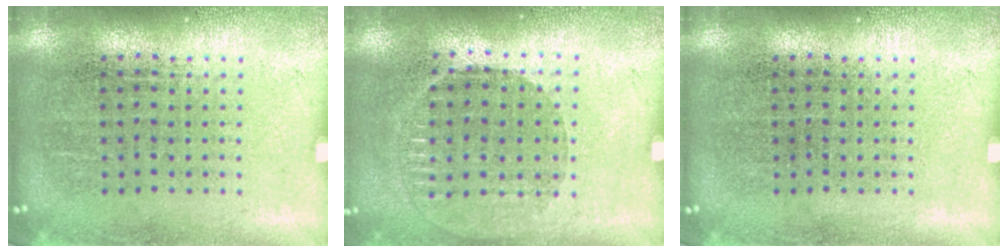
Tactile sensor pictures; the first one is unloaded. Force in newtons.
{"total": 1.0, "press": 0.9, "slide": 0.4}
{"total": 0.0}